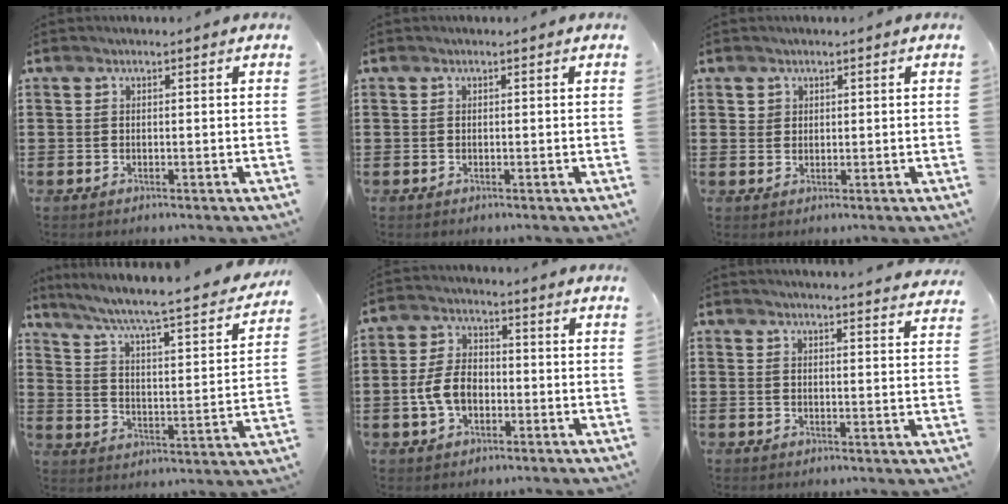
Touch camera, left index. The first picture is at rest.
{"total": 0.0}
{"total": 1.4, "force": [0.9, 1.2, 0.1], "torque": [0.003, 0.000, 0.016]}
{"total": 5.4, "force": [4.3, 0.1, 3.2], "torque": [-0.083, -0.042, 0.061]}
{"total": 6.5, "force": [-1.6, 4.1, 4.7], "torque": [-0.113, 0.005, -0.035]}
{"total": 3.0, "force": [3.0, -0.6, 0.1], "torque": [-0.005, -0.019, 0.053]}